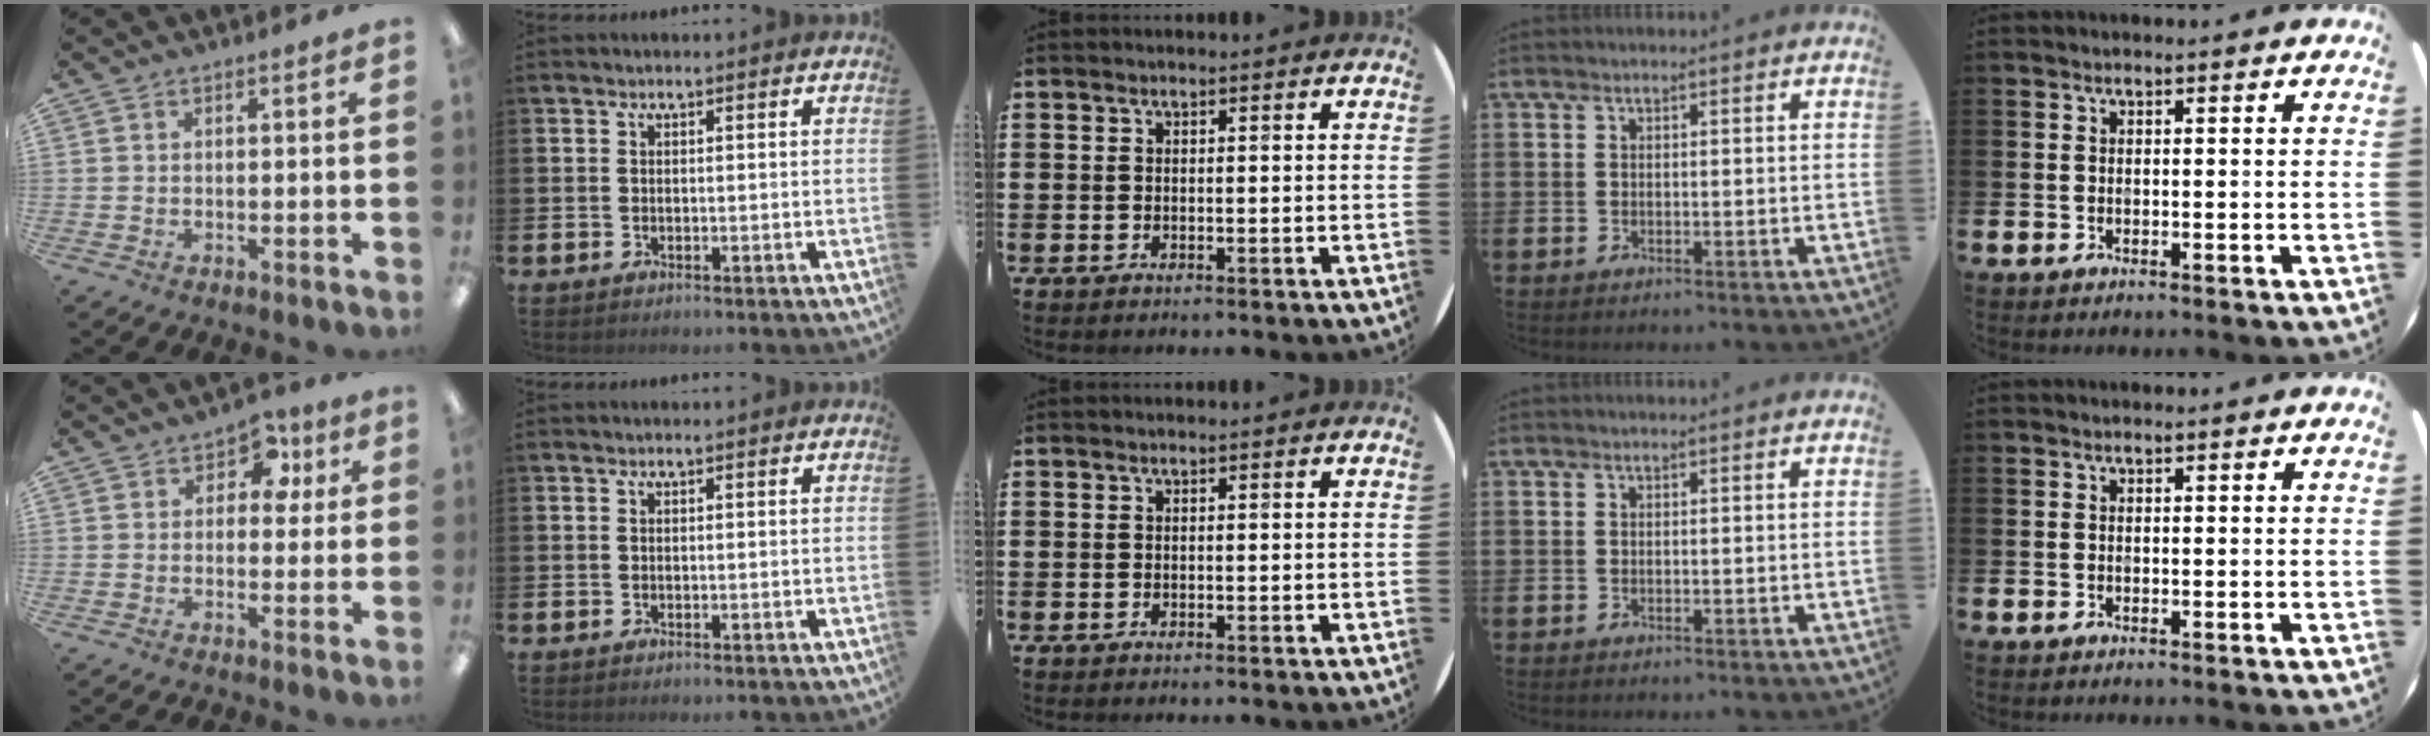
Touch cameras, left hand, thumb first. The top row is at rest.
{"thumb": {"total": 7.0, "force": [2.5, 5.0, 4.2], "torque": [-0.043, -0.001, 0.039]}}